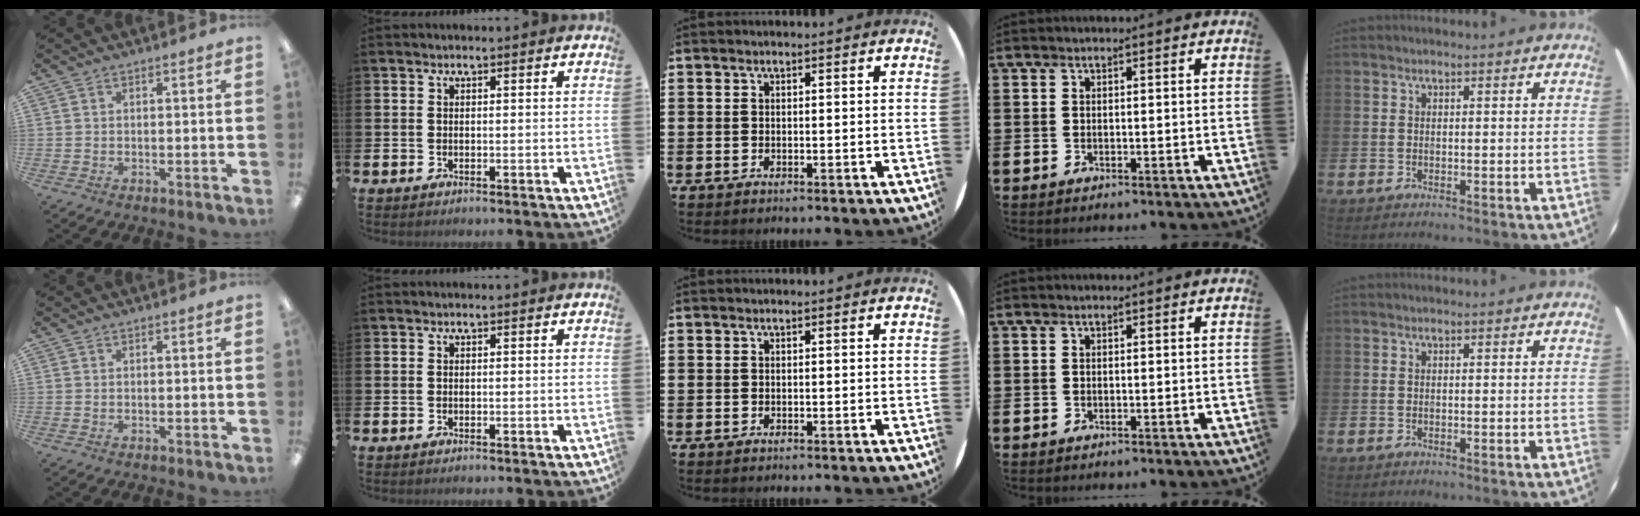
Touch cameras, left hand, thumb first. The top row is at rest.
{}